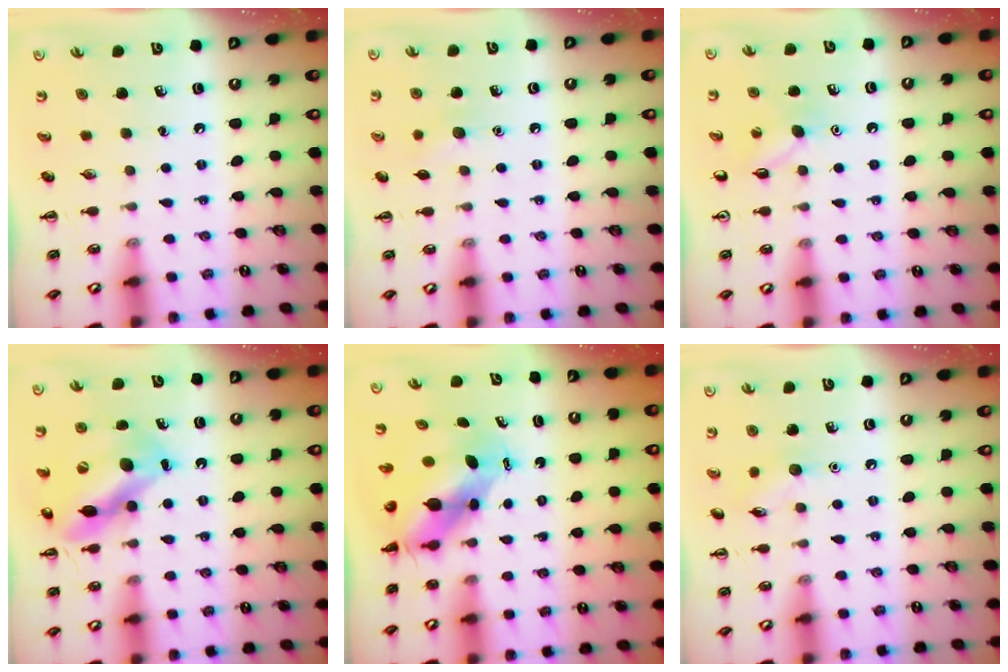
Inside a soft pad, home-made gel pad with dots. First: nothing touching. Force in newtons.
{"total": 6.0, "press": 5.8, "slide": 1.4}
{"total": 6.7, "press": 6.5, "slide": 1.7}
{"total": 12.0, "press": 11.6, "slide": 3.0}
{"total": 5.7, "press": 5.5, "slide": 1.5}
{"total": 5.9, "press": 5.7, "slide": 1.6}